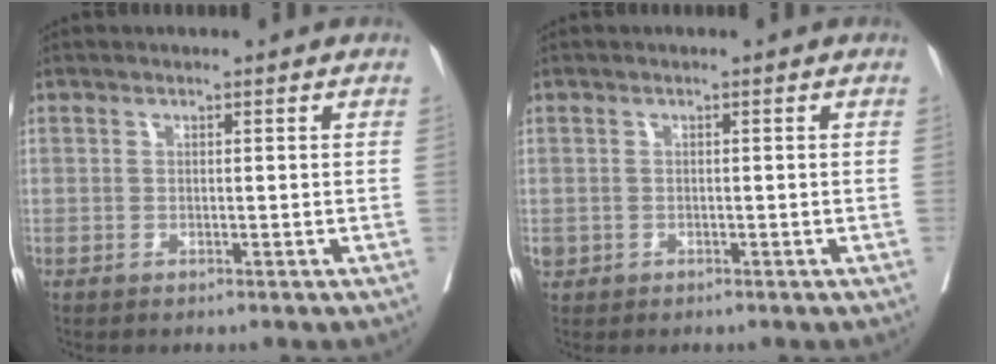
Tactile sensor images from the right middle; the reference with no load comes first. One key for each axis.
{"total": 1.5, "fx": -0.5, "fy": 1.3, "fz": 0.7, "tx": -0.019, "ty": 0.003, "tz": -0.004}